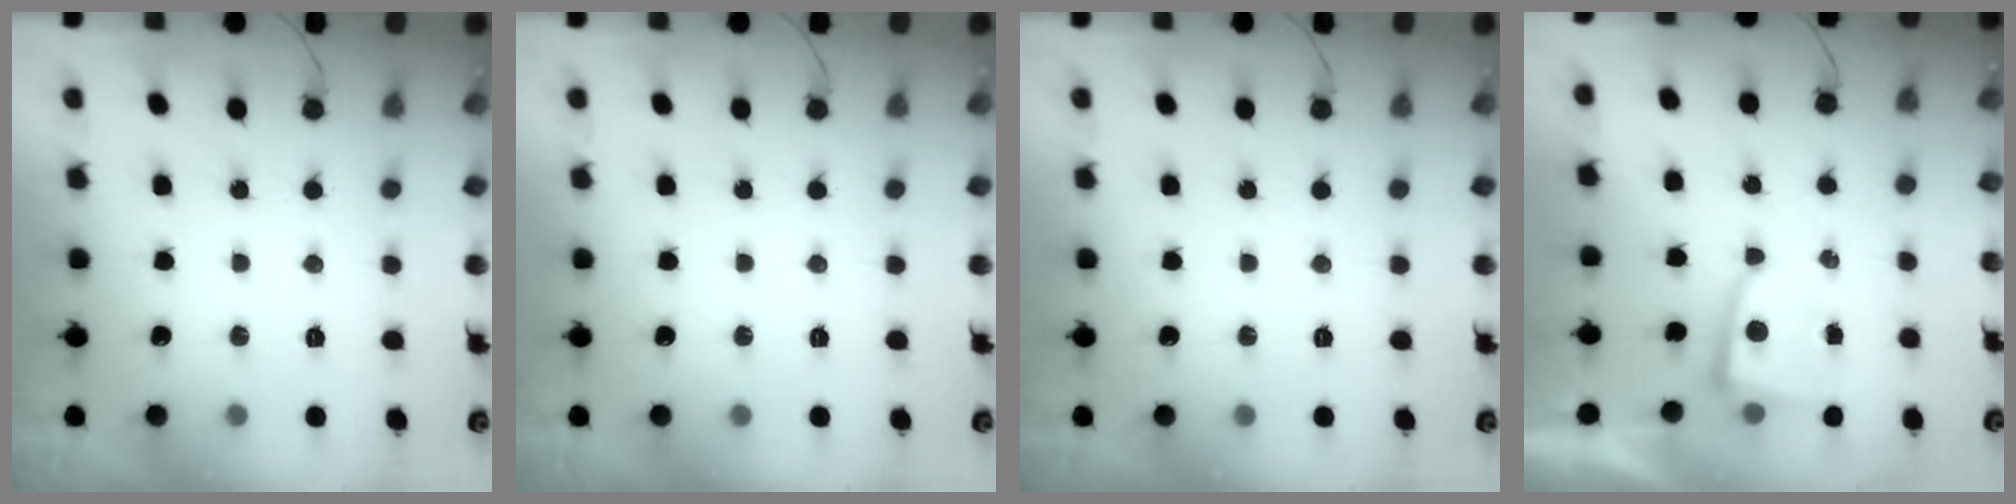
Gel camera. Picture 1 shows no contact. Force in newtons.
{"total": 0.0}
{"total": 0.0}
{"total": 2.8, "press": 2.7, "slide": 0.5}